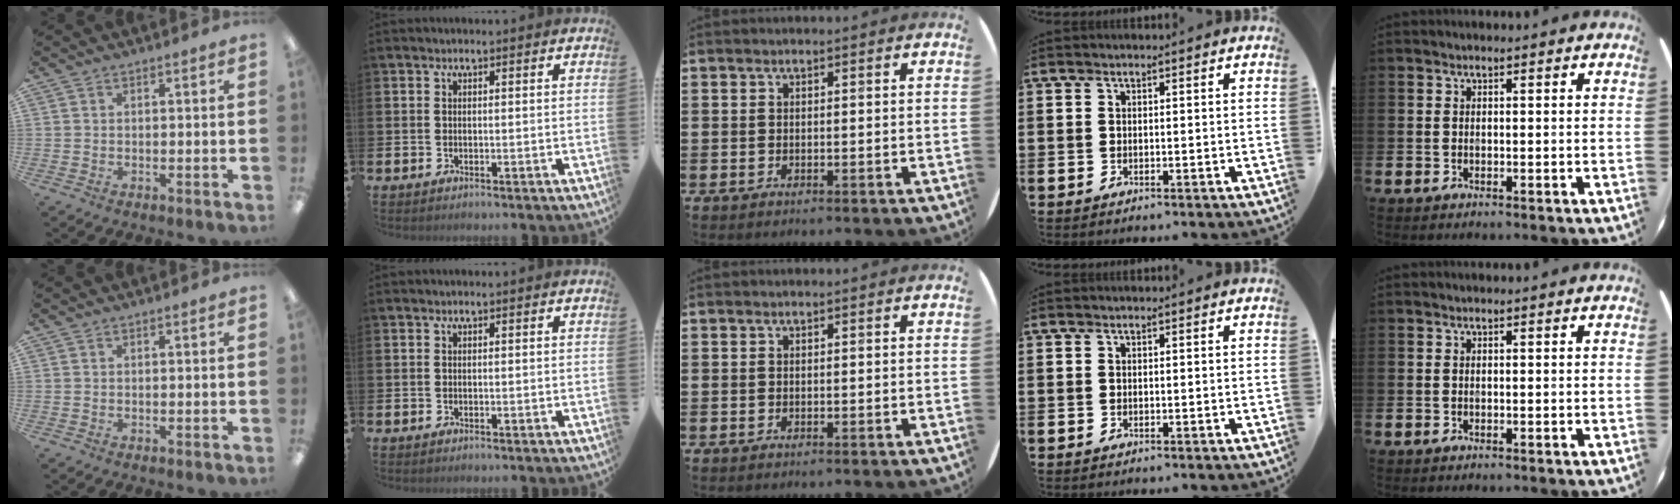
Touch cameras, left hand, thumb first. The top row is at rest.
{}